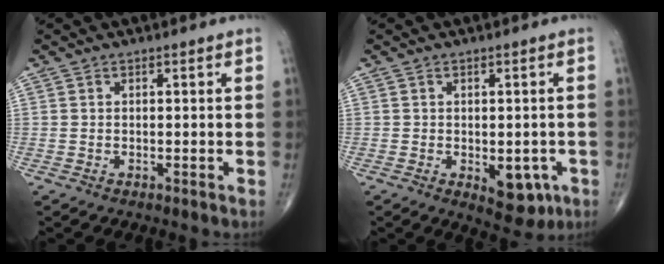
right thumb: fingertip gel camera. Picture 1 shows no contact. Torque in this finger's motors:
{"motor_torque": [2.57, 2.44, 0.22, -0.45, 0.10]}